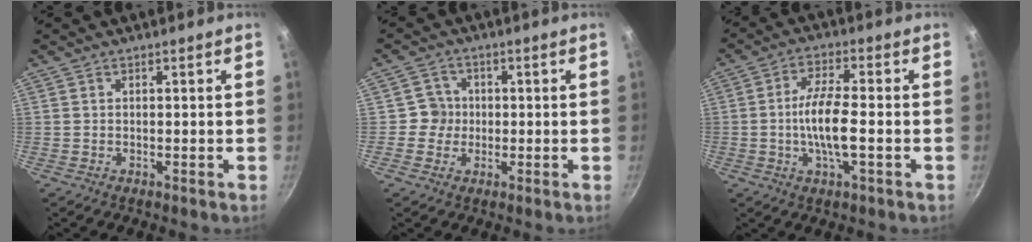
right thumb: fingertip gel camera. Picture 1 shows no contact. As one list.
[{"total": 4.2, "force": [-0.3, 4.1, 0.5], "torque": [0.022, 0.011, -0.012]}, {"total": 9.0, "force": [-1.3, 2.8, 8.5], "torque": [-0.170, 0.008, -0.029]}]